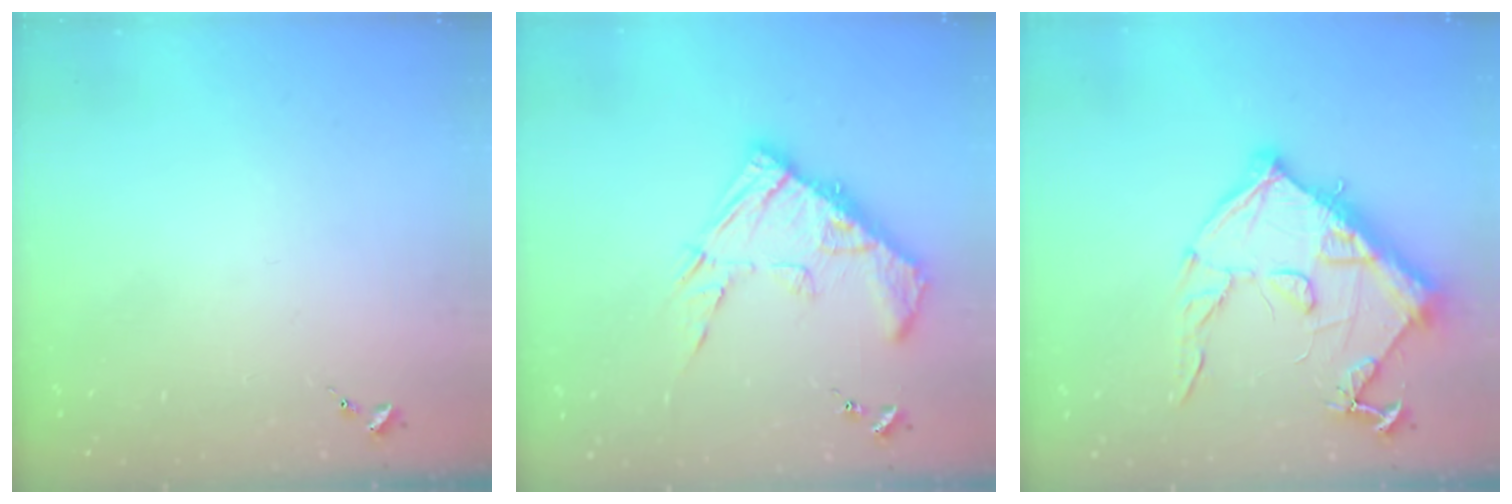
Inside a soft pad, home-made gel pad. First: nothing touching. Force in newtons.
{"total": 15.9, "press": 15.8, "slide": 1.5}
{"total": 15.4, "press": 15.4, "slide": 1.0}